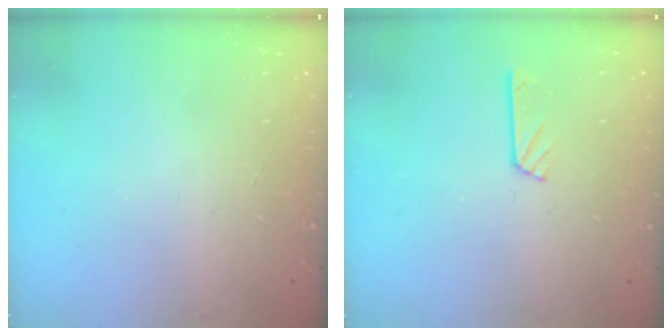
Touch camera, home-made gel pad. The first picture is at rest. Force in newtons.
{"total": 3.9, "press": 3.9, "slide": 0.4}